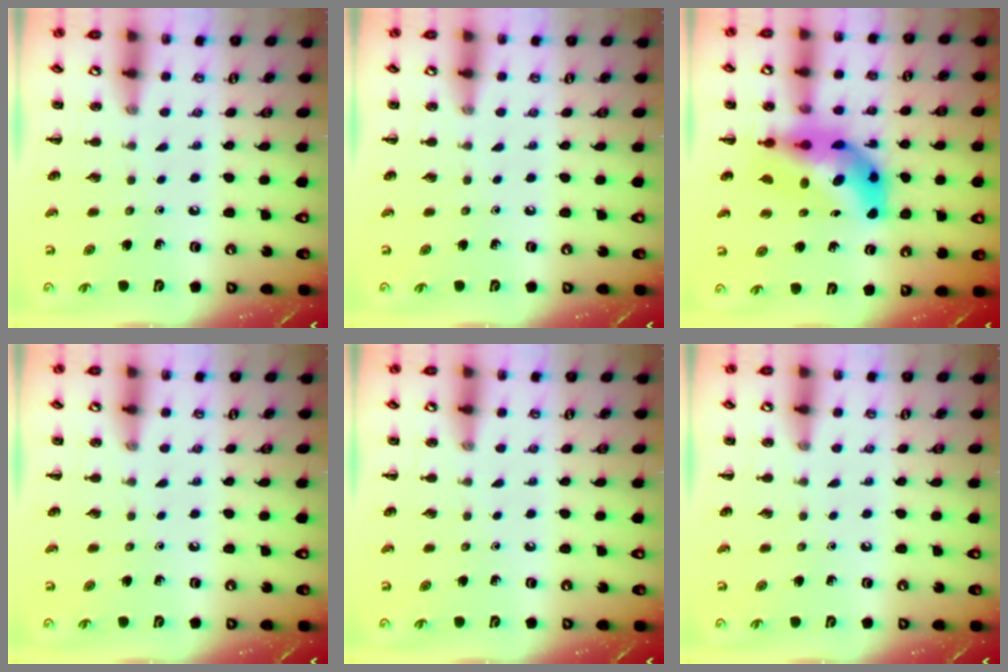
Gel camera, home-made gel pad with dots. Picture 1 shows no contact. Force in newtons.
{"total": 0.0}
{"total": 12.6, "press": 11.9, "slide": 4.1}
{"total": 0.0}
{"total": 0.0}
{"total": 0.0}